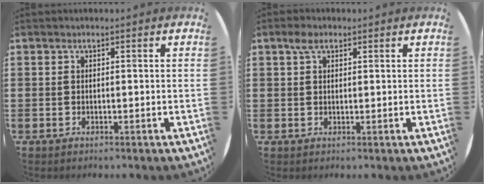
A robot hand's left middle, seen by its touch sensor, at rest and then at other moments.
{"total": 2.2, "force": [1.4, 1.2, 1.3], "torque": [-0.020, 0.004, 0.023]}